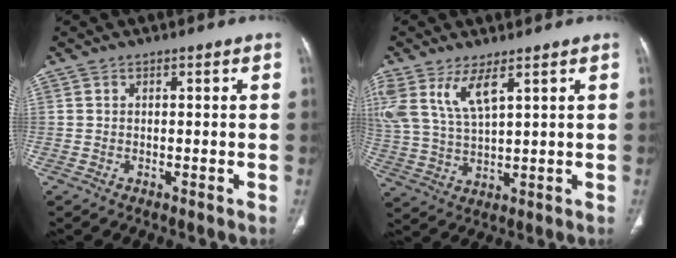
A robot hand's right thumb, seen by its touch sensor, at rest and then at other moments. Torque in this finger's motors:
{"motor_torque": [-0.82, 0.85, 0.76, 0.93, 0.05]}